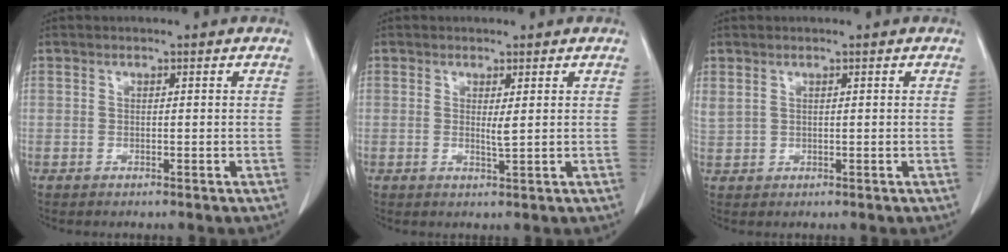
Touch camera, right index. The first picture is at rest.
{"total": 1.3, "force": [0.5, 0.0, 1.2], "torque": [-0.022, -0.004, 0.013]}
{"total": 2.2, "force": [1.4, 1.2, 1.2], "torque": [-0.043, 0.021, 0.044]}